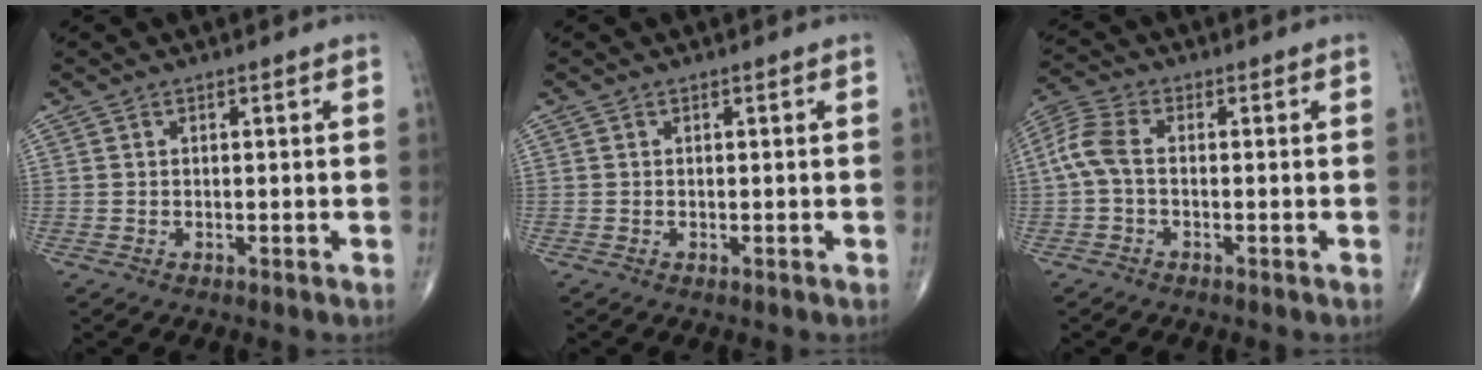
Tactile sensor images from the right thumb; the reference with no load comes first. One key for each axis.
{"total": 0.0}
{"total": 5.9, "fx": -0.5, "fy": 3.2, "fz": 4.9, "tx": -0.123, "ty": 0.016, "tz": -0.021}